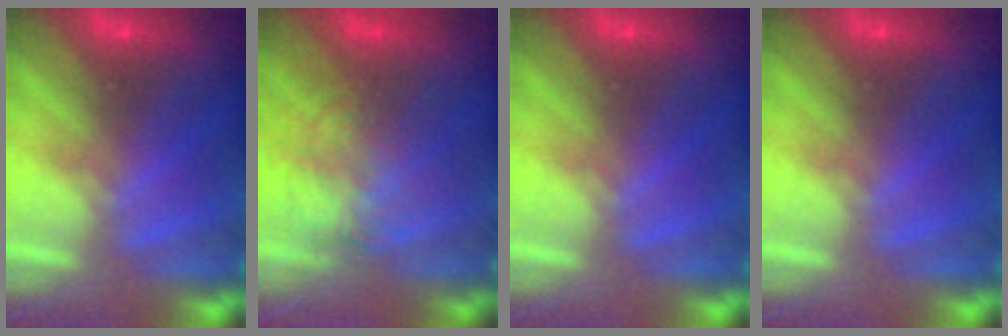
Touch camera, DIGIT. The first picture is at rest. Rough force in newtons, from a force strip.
{"total": 2.1}
{"total": 0.0}
{"total": 0.0}